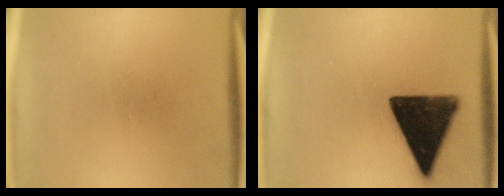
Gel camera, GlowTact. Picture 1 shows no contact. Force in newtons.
{"total": 15.5}